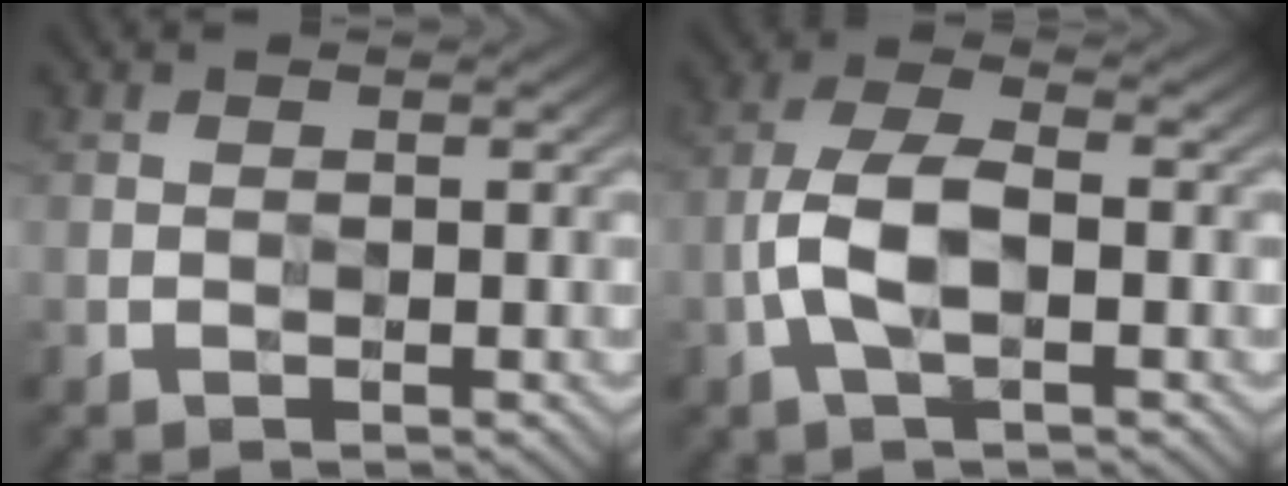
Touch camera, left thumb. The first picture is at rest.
{"total": 6.5, "force": [-2.0, 2.9, 5.5], "torque": [-0.113, 0.008, -0.039]}